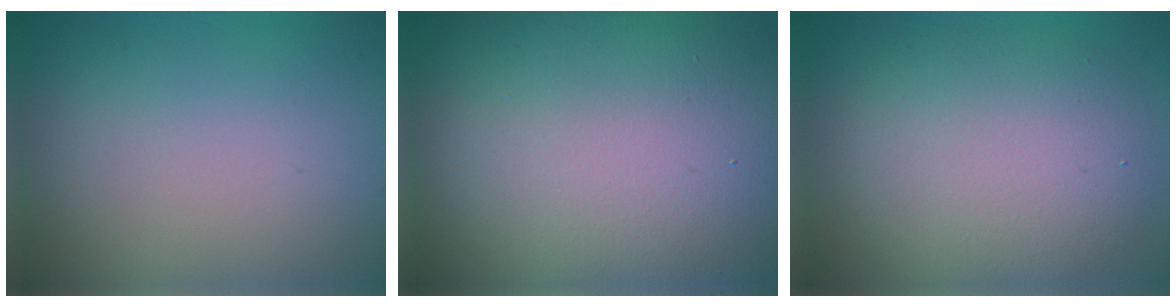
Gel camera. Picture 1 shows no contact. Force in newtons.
{"total": 20.5, "press": 20.5, "slide": 1.4}
{"total": 7.6, "press": 7.6, "slide": 0.6}